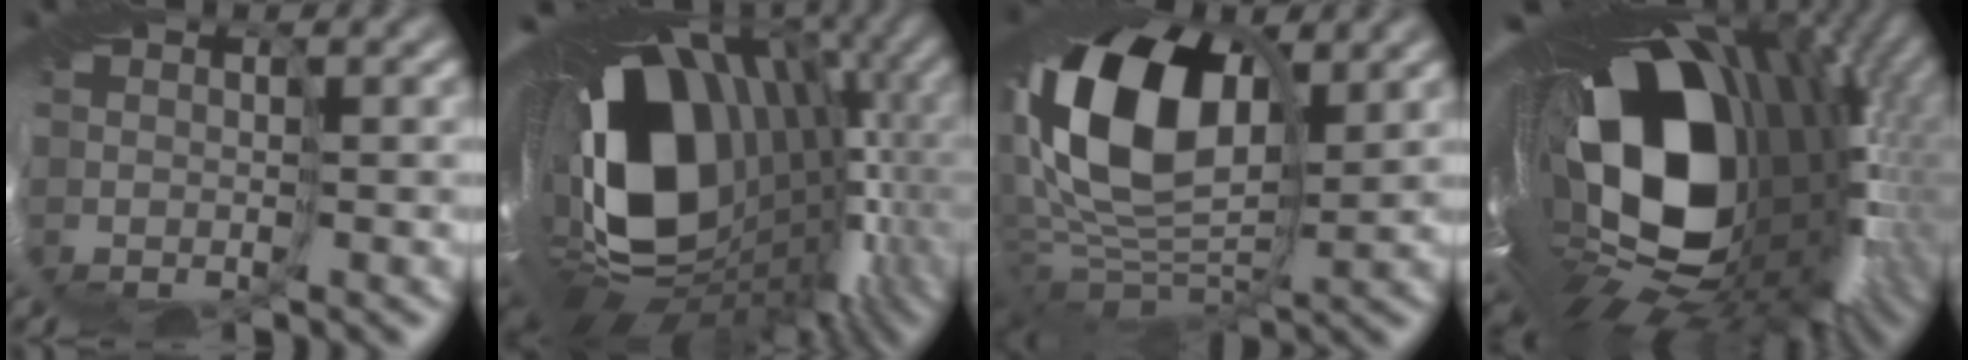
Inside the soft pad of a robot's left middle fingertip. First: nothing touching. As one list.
[{"total": 20.1, "force": [0.0, 13.2, 15.2], "torque": [-0.278, -0.025, 0.002]}, {"total": 16.1, "force": [2.5, 10.1, 12.3], "torque": [-0.261, 0.009, 0.038]}, {"total": 21.3, "force": [0.4, 12.6, 17.1], "torque": [-0.289, -0.032, -0.001]}]